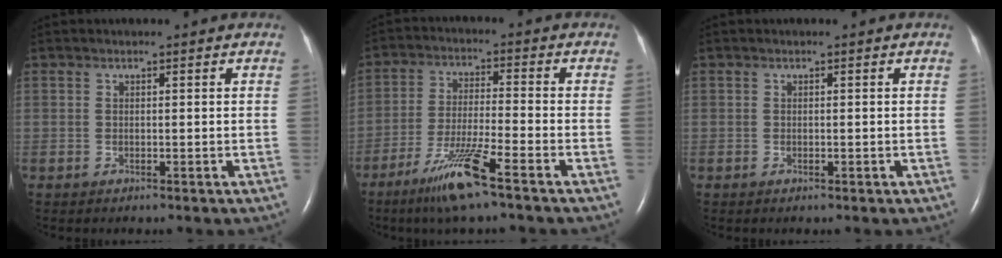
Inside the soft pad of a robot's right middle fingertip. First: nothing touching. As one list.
[{"total": 9.5, "force": [-6.0, -0.4, 7.3], "torque": [-0.145, -0.029, -0.115]}, {"total": 0.0}]